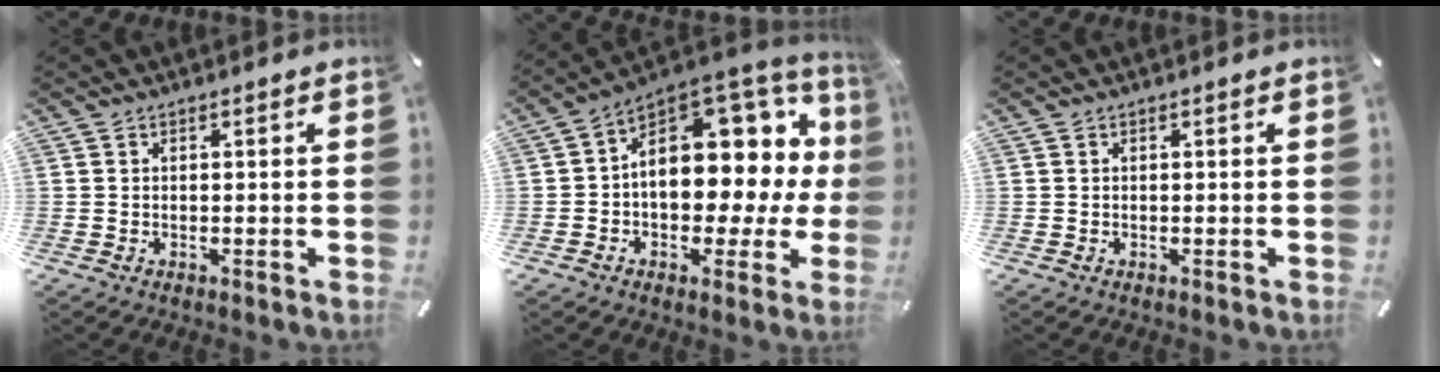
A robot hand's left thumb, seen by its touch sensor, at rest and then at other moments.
{"total": 14.2, "force": [3.4, 10.1, 9.4], "torque": [-0.106, -0.051, 0.055]}
{"total": 0.0}